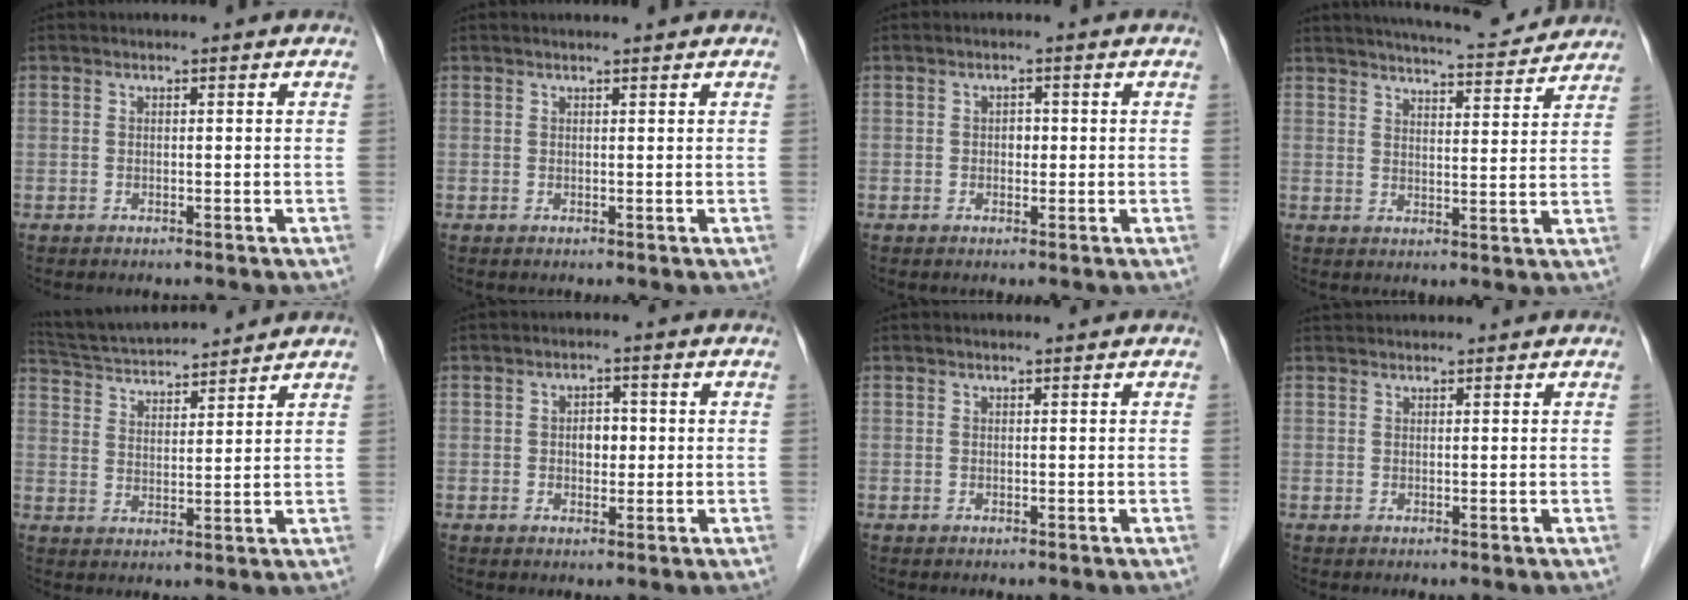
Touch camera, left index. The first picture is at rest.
{"total": 1.4, "force": [1.3, 0.0, 0.6], "torque": [-0.007, 0.009, 0.020]}
{"total": 1.3, "force": [-0.1, 0.9, 0.9], "torque": [-0.011, 0.001, -0.003]}
{"total": 13.1, "force": [12.2, 1.7, 4.3], "torque": [-0.060, 0.002, 0.154]}
{"total": 12.7, "force": [11.9, 0.9, 4.3], "torque": [-0.087, 0.023, 0.201]}
{"total": 2.6, "force": [0.0, 1.7, 2.0], "torque": [-0.030, 0.004, 0.001]}
{"total": 0.7, "force": [0.7, 0.0, 0.3], "torque": [-0.006, 0.005, 0.011]}
{"total": 2.7, "force": [2.6, 0.3, 0.5], "torque": [-0.007, 0.031, 0.045]}